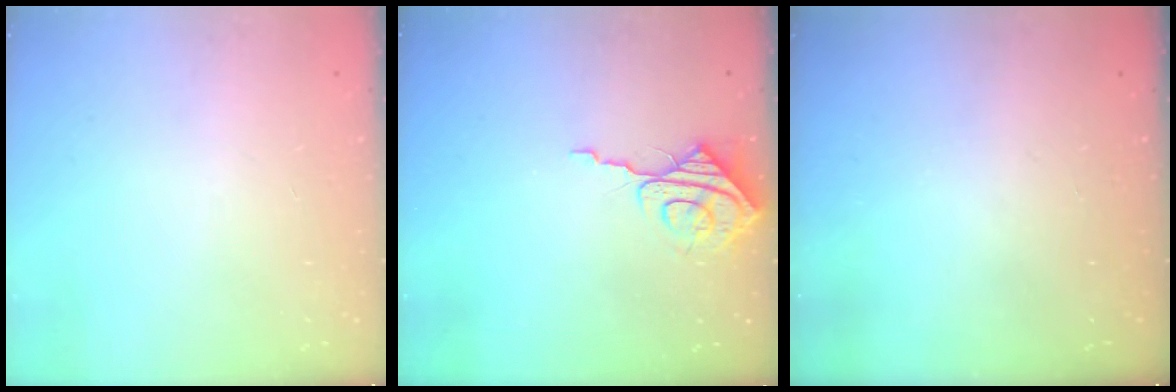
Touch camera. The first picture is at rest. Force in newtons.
{"total": 8.5, "press": 8.4, "slide": 0.4}
{"total": 0.0}